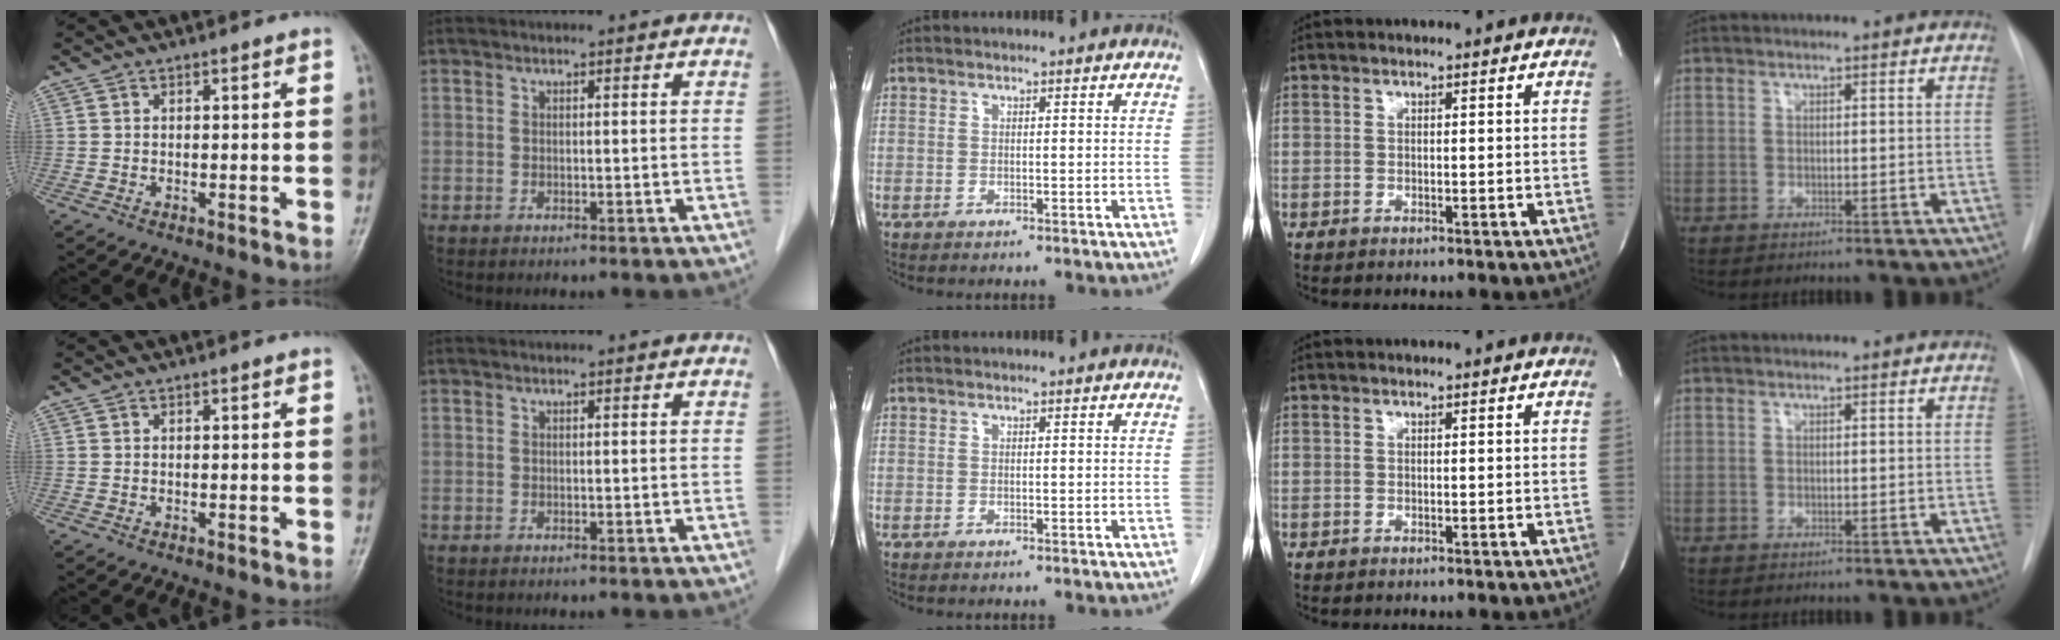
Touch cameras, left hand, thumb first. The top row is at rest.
{}